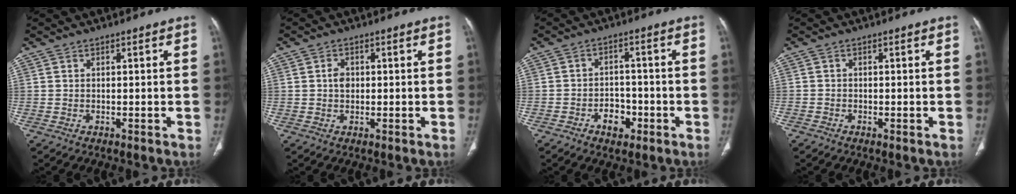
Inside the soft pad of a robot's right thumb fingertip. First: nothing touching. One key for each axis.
{"total": 2.4, "fx": 0.2, "fy": 1.8, "fz": 1.5, "tx": -0.020, "ty": 0.004, "tz": 0.005}
{"total": 5.0, "fx": -2.4, "fy": 3.6, "fz": 2.6, "tx": -0.013, "ty": 0.025, "tz": -0.036}
{"total": 0.7, "fx": -0.5, "fy": 0.5, "fz": 0.0, "tx": 0.001, "ty": 0.003, "tz": -0.014}